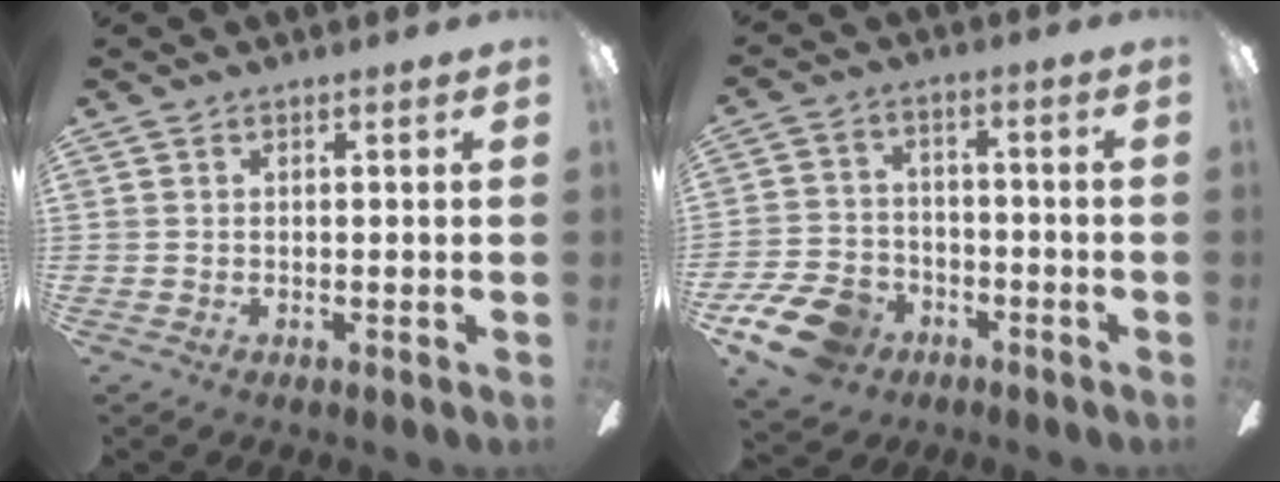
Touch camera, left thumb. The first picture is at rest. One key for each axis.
{"total": 12.0, "fx": -7.4, "fy": 7.5, "fz": 5.6, "tx": -0.128, "ty": 0.046, "tz": -0.137}